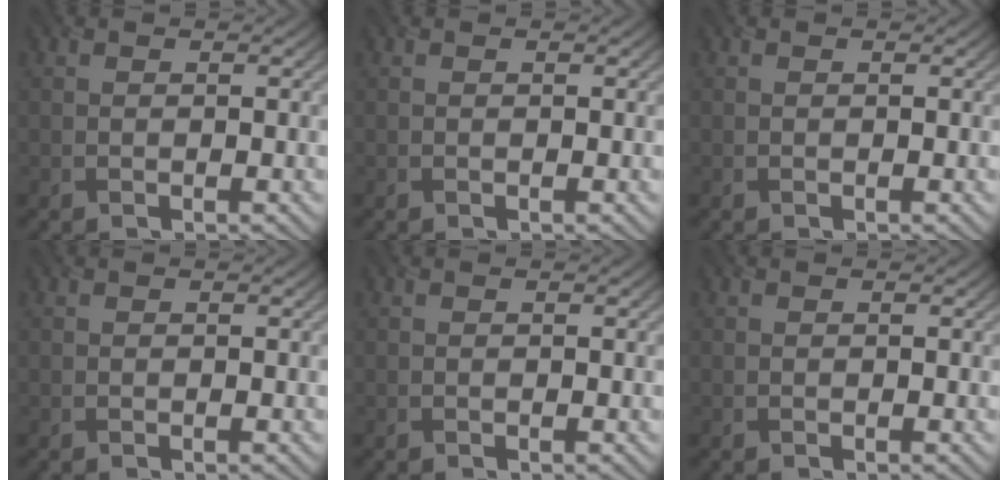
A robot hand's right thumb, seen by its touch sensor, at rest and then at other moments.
{"total": 0.0}
{"total": 0.0}
{"total": 0.0}
{"total": 0.0}
{"total": 0.0}